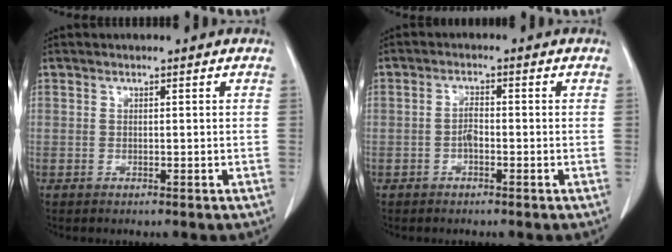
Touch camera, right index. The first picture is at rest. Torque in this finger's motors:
{"motor_torque": [0.33, -0.21, 0.17, 0.06]}